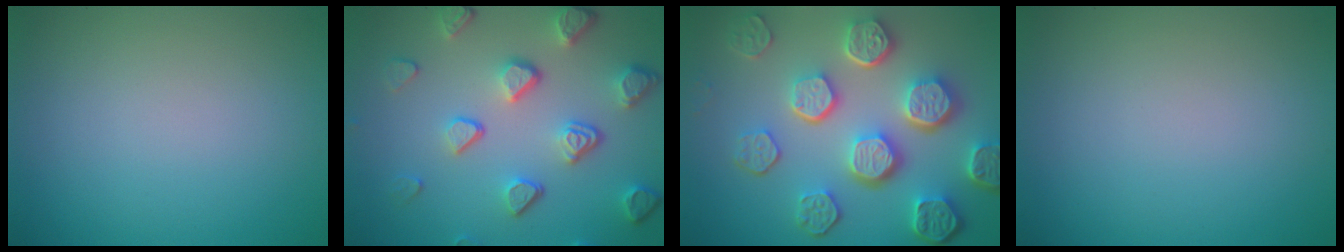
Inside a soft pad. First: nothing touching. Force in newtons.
{"total": 5.3, "press": 4.1, "slide": 3.4}
{"total": 8.6, "press": 6.3, "slide": 5.9}
{"total": 0.0}